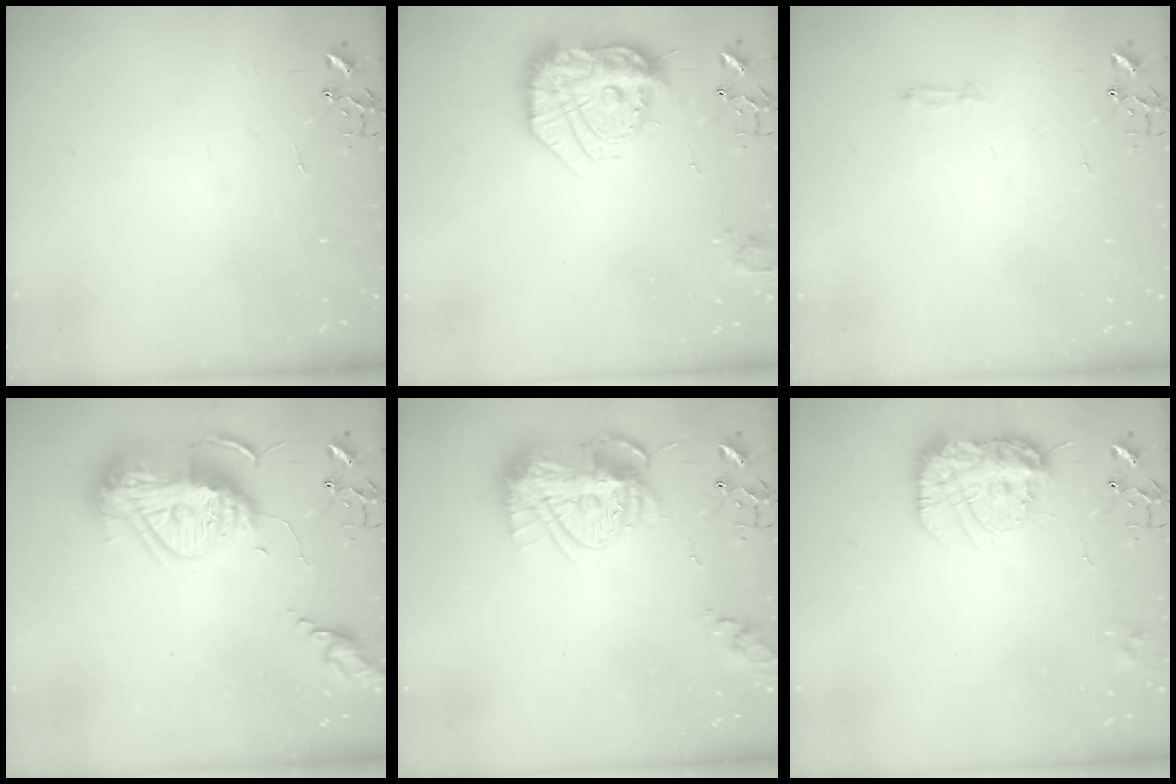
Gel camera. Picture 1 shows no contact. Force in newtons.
{"total": 21.8, "press": 21.8, "slide": 1.8}
{"total": 2.8, "press": 2.8, "slide": 0.4}
{"total": 19.8, "press": 19.7, "slide": 2.1}
{"total": 15.5, "press": 15.4, "slide": 1.4}
{"total": 15.2, "press": 15.1, "slide": 1.4}